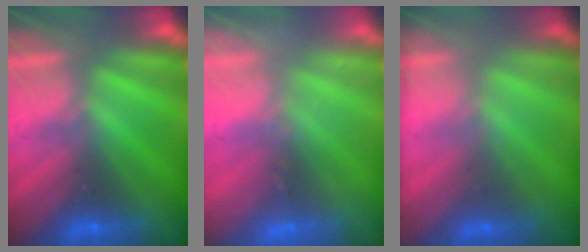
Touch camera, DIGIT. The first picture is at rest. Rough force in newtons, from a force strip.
{"total": 2.4}
{"total": 1.6}